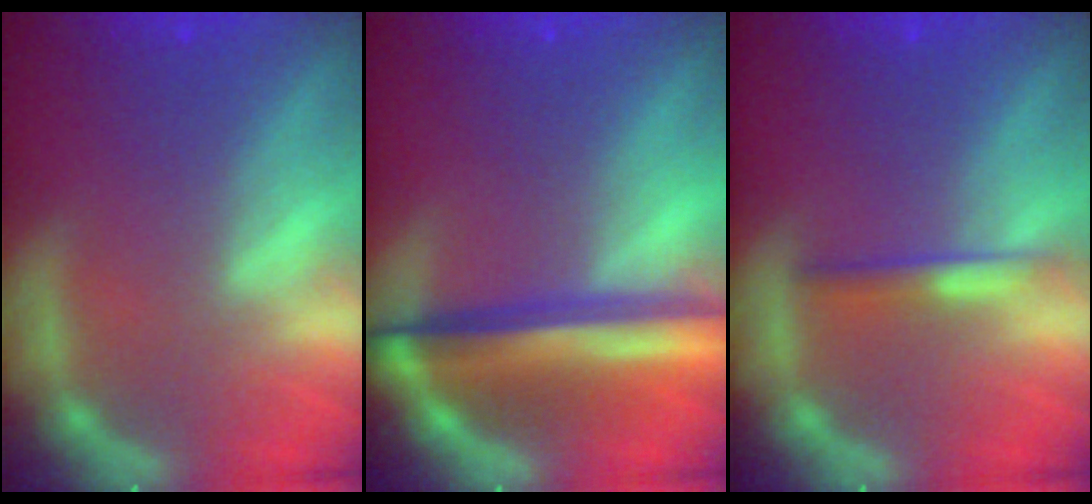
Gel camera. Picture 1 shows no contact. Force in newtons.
{"total": 8.1}
{"total": 1.9}